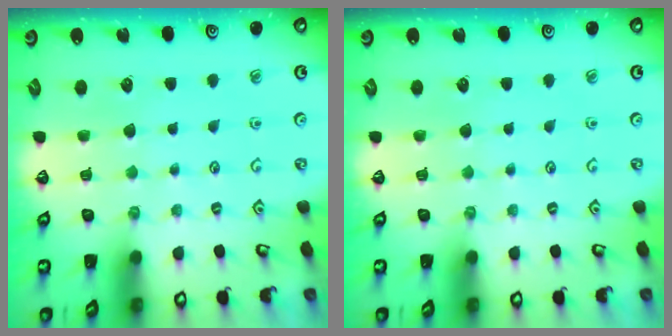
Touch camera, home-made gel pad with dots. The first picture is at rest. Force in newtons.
{"total": 0.0}